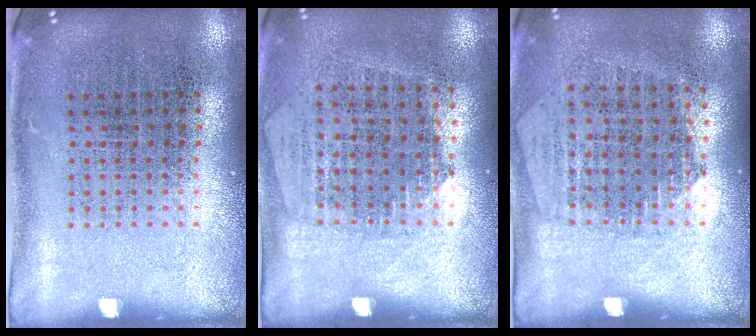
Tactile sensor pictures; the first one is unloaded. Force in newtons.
{"total": 1.3, "press": 1.1, "slide": 0.6}
{"total": 1.3, "press": 1.1, "slide": 0.5}